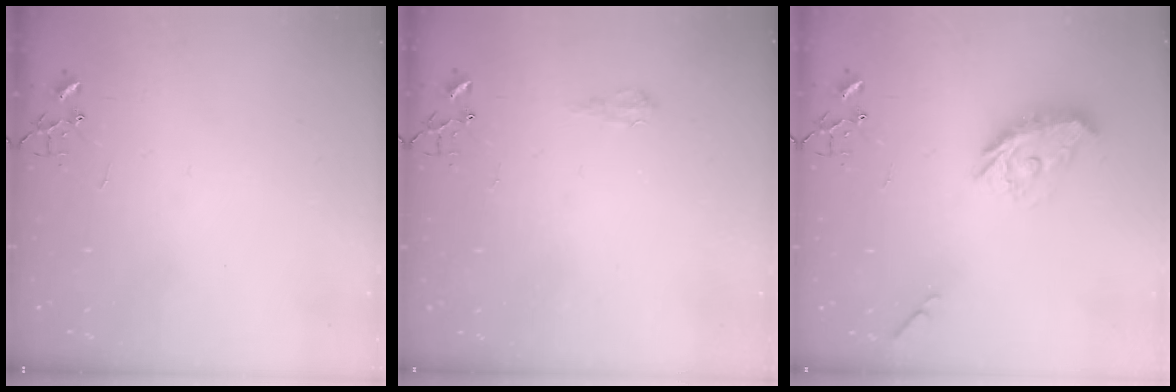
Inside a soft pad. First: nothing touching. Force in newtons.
{"total": 4.7, "press": 4.7, "slide": 0.7}
{"total": 12.8, "press": 12.8, "slide": 0.6}